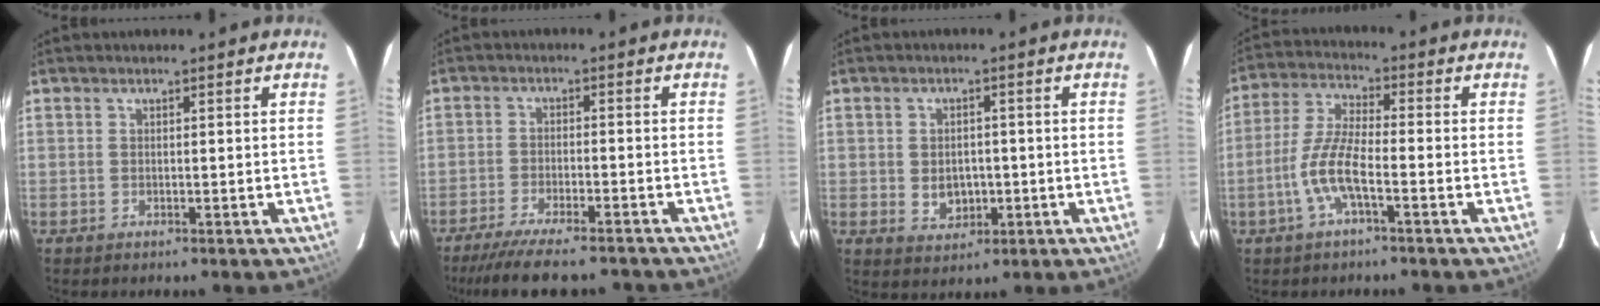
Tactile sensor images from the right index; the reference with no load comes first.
{"total": 14.0, "force": [-12.1, 2.7, 6.5], "torque": [-0.136, -0.022, -0.186]}
{"total": 5.2, "force": [-0.8, 4.1, 3.1], "torque": [-0.057, -0.001, -0.004]}
{"total": 8.3, "force": [-3.3, 1.6, 7.4], "torque": [-0.164, 0.003, -0.067]}